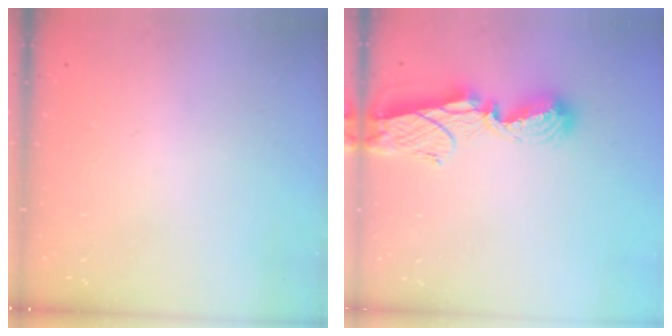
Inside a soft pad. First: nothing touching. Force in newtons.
{"total": 9.7, "press": 9.7, "slide": 0.9}